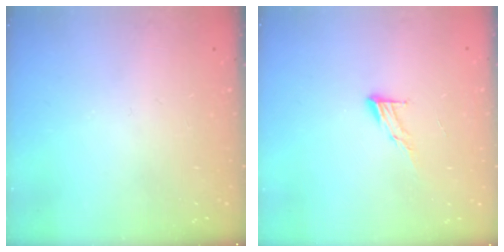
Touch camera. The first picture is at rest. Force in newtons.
{"total": 7.2, "press": 7.2, "slide": 0.6}